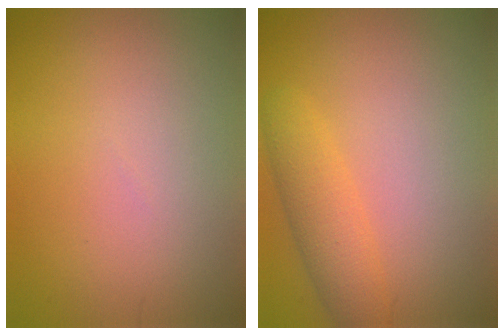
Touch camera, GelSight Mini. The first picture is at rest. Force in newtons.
{"total": 3.2, "press": 3.2, "slide": 0.1}